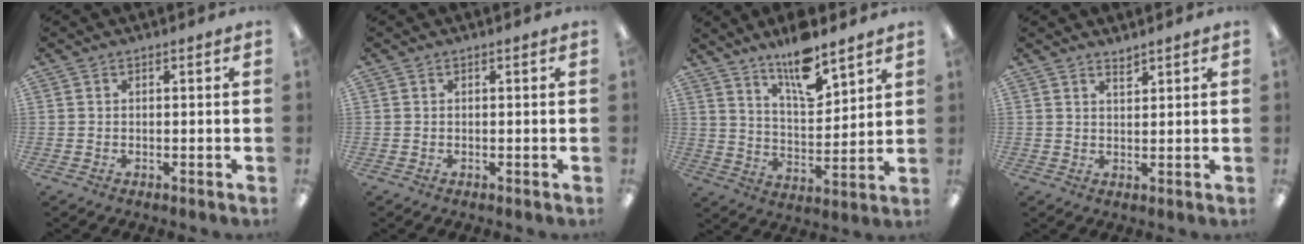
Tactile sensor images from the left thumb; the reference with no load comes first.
{"total": 0.0}
{"total": 12.9, "force": [10.1, 3.8, 7.1], "torque": [-0.110, -0.064, 0.172]}
{"total": 2.0, "force": [1.9, 0.3, 0.5], "torque": [-0.012, -0.003, 0.035]}